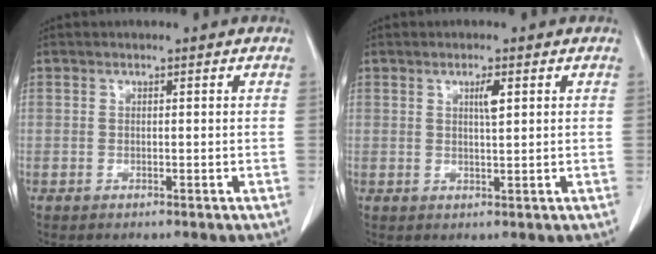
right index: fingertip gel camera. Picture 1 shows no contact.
{"total": 2.2, "force": [0.9, 0.2, 2.0], "torque": [-0.036, -0.002, 0.015]}